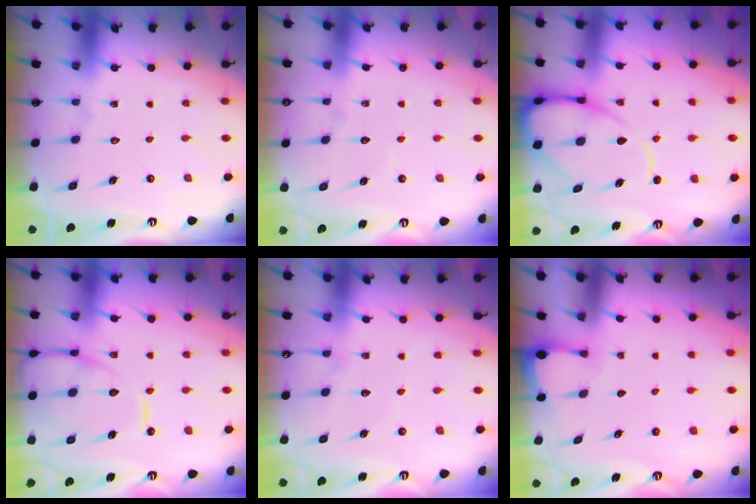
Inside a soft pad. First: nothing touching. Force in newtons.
{"total": 2.5, "press": 2.5, "slide": 0.2}
{"total": 12.5, "press": 12.4, "slide": 1.3}
{"total": 12.5, "press": 12.5, "slide": 1.2}
{"total": 5.8, "press": 5.8, "slide": 0.6}
{"total": 1.6, "press": 1.5, "slide": 0.3}